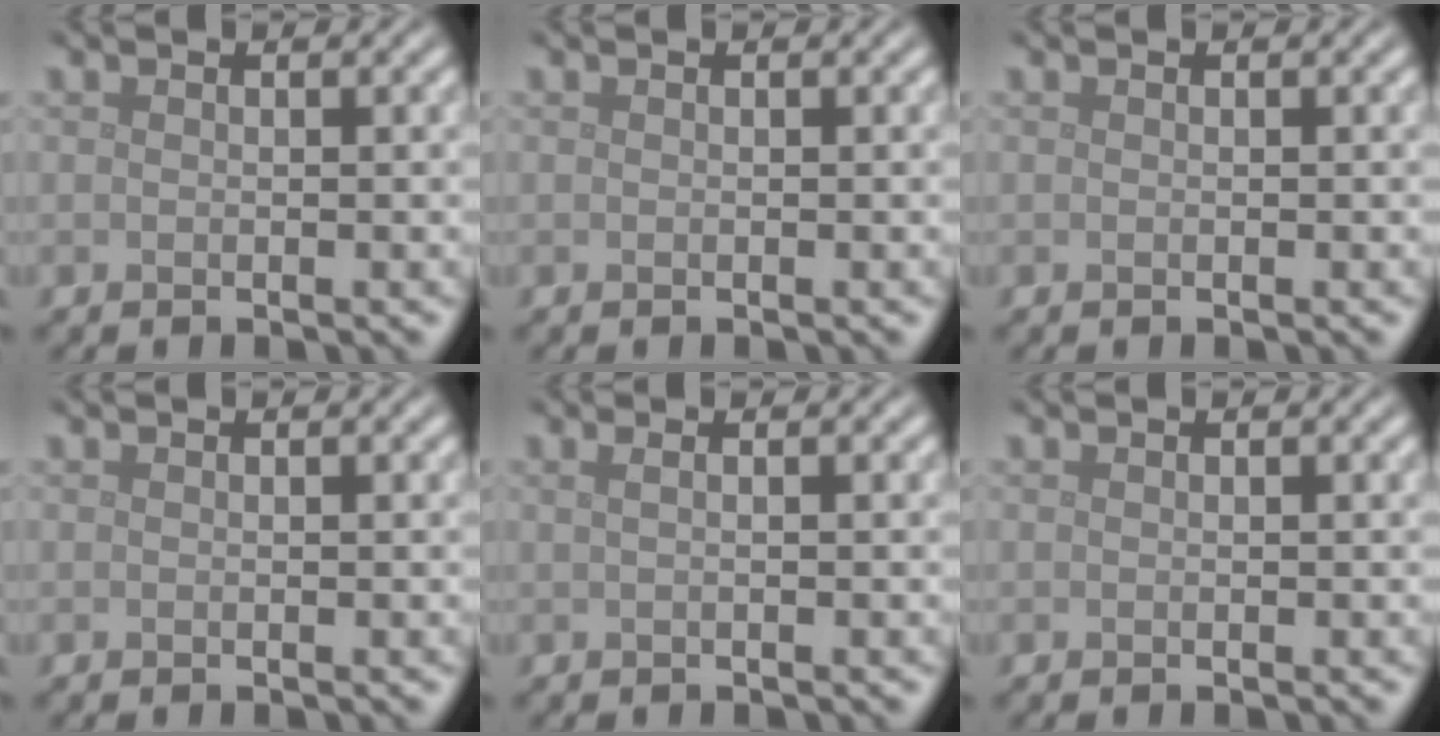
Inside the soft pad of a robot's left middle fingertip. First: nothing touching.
{"total": 0.0}
{"total": 0.0}
{"total": 0.0}
{"total": 1.8, "force": [0.7, 0.9, 1.4], "torque": [-0.006, 0.003, -0.010]}
{"total": 0.0}